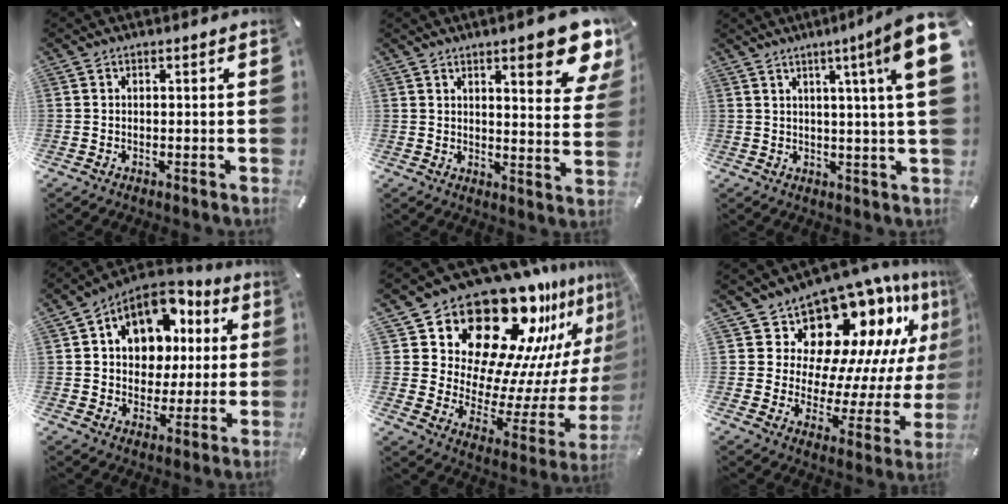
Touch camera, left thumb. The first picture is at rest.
{"total": 12.6, "force": [8.0, 4.0, 8.8], "torque": [-0.109, -0.050, 0.134]}
{"total": 12.1, "force": [4.9, -0.2, 11.1], "torque": [-0.171, -0.032, 0.071]}
{"total": 12.4, "force": [4.7, 10.1, 5.3], "torque": [-0.095, -0.022, 0.092]}
{"total": 28.8, "force": [21.1, 14.5, 13.2], "torque": [-0.193, -0.192, 0.387]}
{"total": 16.2, "force": [12.5, 8.3, 6.0], "torque": [-0.086, -0.128, 0.213]}